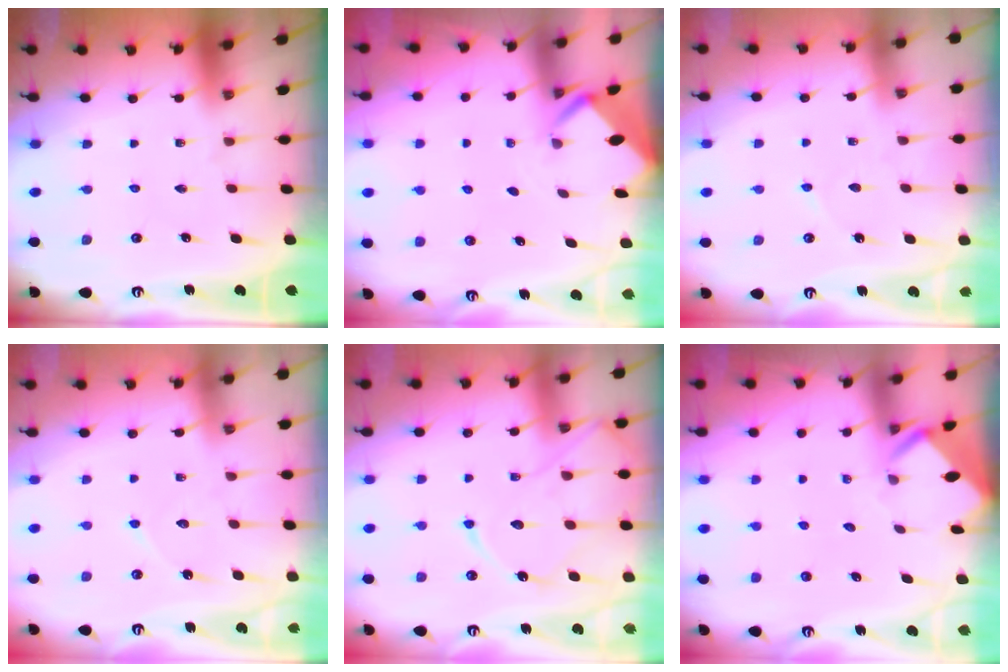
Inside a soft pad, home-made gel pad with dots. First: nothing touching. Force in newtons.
{"total": 2.1, "press": 2.1, "slide": 0.0}
{"total": 2.6, "press": 2.5, "slide": 0.3}
{"total": 4.9, "press": 4.9, "slide": 0.6}
{"total": 12.7, "press": 12.6, "slide": 1.0}
{"total": 2.9, "press": 2.9, "slide": 0.1}